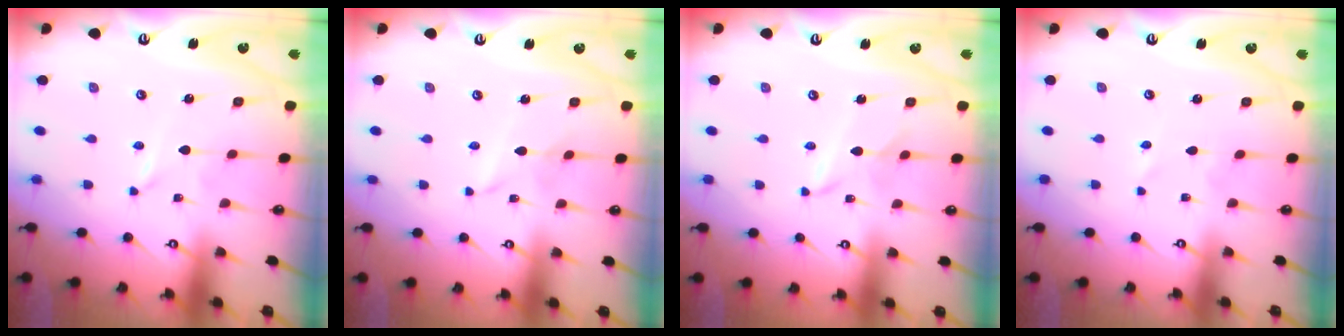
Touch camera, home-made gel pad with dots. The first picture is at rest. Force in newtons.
{"total": 1.7, "press": 1.6, "slide": 0.1}
{"total": 2.9, "press": 2.9, "slide": 0.3}
{"total": 1.7, "press": 1.6, "slide": 0.3}